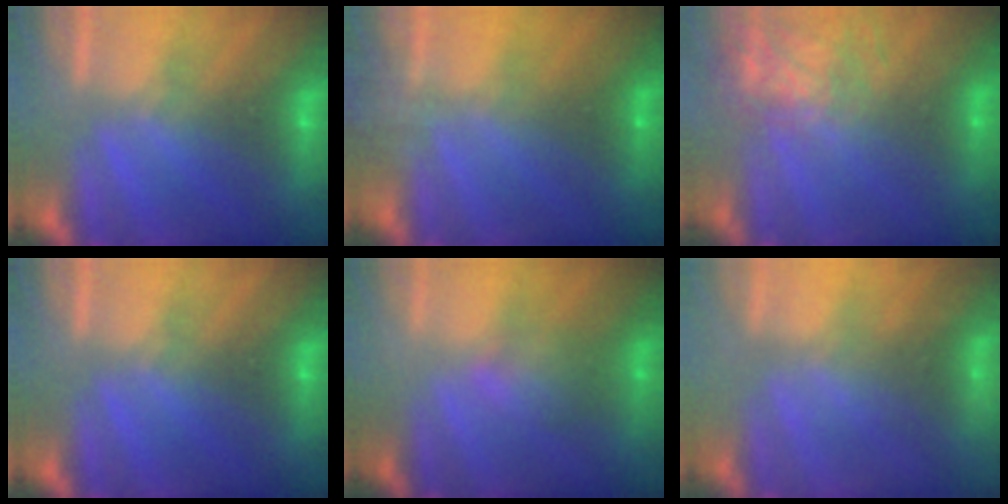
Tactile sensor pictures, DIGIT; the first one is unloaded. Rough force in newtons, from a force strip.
{"total": 1.7}
{"total": 9.2}
{"total": 0.0}
{"total": 2.0}
{"total": 2.2}